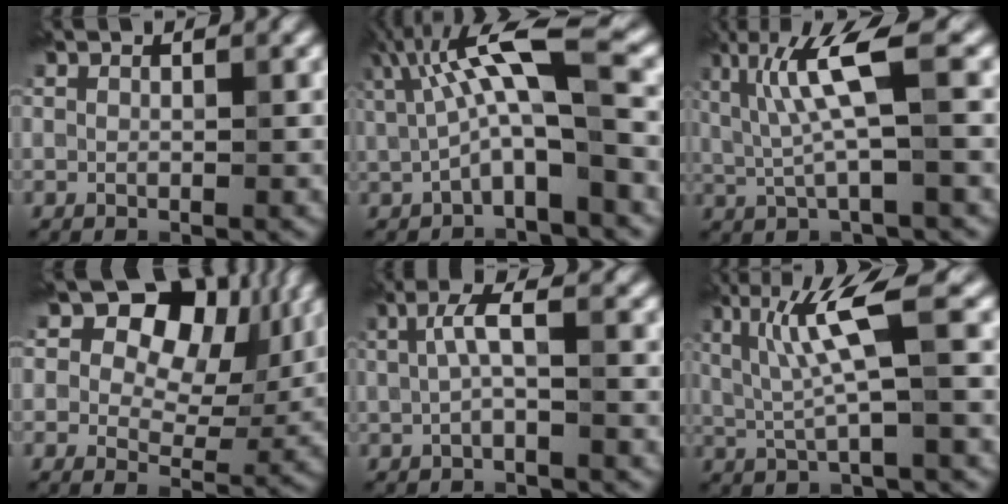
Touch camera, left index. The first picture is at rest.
{"total": 5.6, "force": [0.4, 0.9, 5.5], "torque": [-0.127, 0.000, 0.032]}
{"total": 4.1, "force": [0.3, -0.5, 4.1], "torque": [-0.124, -0.006, 0.038]}
{"total": 10.8, "force": [5.3, 6.9, 6.4], "torque": [-0.105, 0.021, 0.094]}
{"total": 1.4, "force": [-0.6, -0.8, 0.9], "torque": [-0.053, -0.003, 0.020]}
{"total": 4.2, "force": [0.3, -0.5, 4.2], "torque": [-0.119, -0.003, 0.037]}